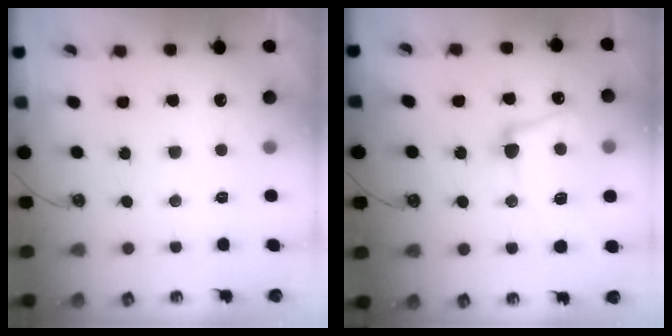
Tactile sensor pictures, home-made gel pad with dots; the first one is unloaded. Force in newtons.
{"total": 7.9, "press": 7.8, "slide": 1.1}